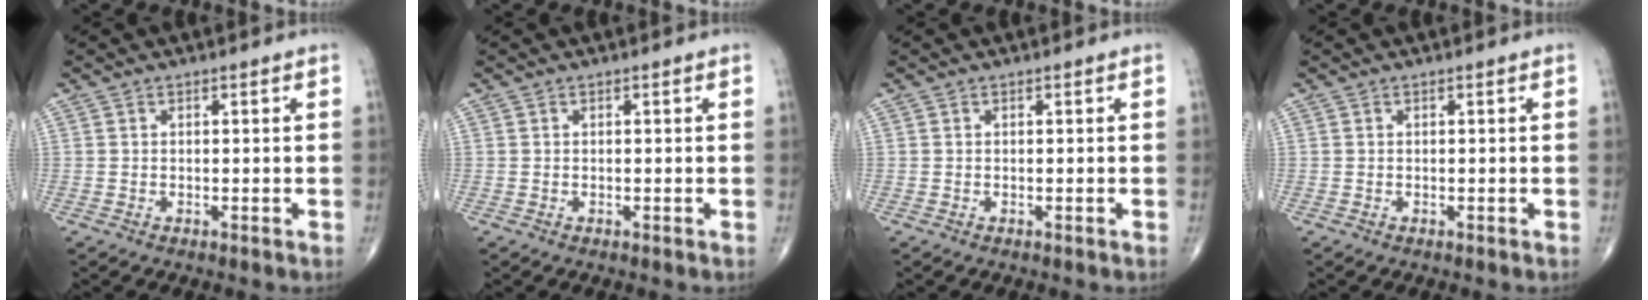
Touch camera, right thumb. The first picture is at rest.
{"total": 0.0}
{"total": 0.0}
{"total": 0.0}